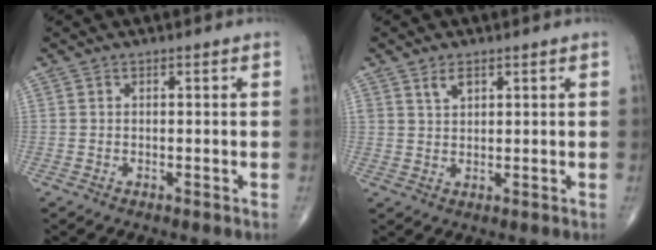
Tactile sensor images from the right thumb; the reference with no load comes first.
{"total": 2.5, "force": [1.6, 1.3, 1.4], "torque": [-0.020, -0.009, 0.035]}